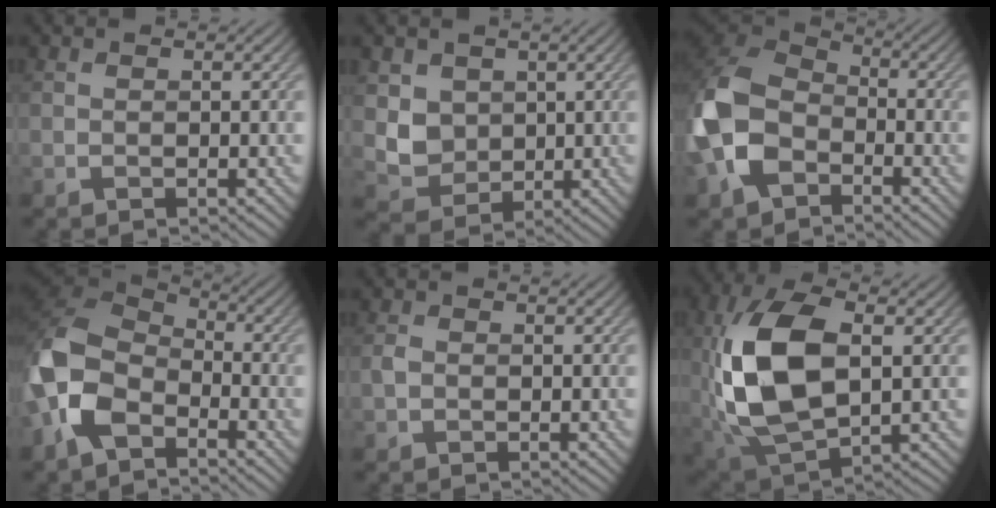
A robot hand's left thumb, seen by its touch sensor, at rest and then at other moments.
{"total": 4.5, "force": [1.3, 4.0, 1.7], "torque": [-0.054, -0.011, 0.017]}
{"total": 12.8, "force": [-4.2, 8.9, 8.1], "torque": [-0.213, -0.020, -0.089]}
{"total": 12.4, "force": [-5.3, 7.8, 8.1], "torque": [-0.213, -0.019, -0.112]}
{"total": 1.3, "force": [-0.3, 1.0, 0.7], "torque": [-0.016, 0.000, -0.009]}
{"total": 14.9, "force": [0.9, 8.2, 12.4], "torque": [-0.291, 0.003, 0.024]}